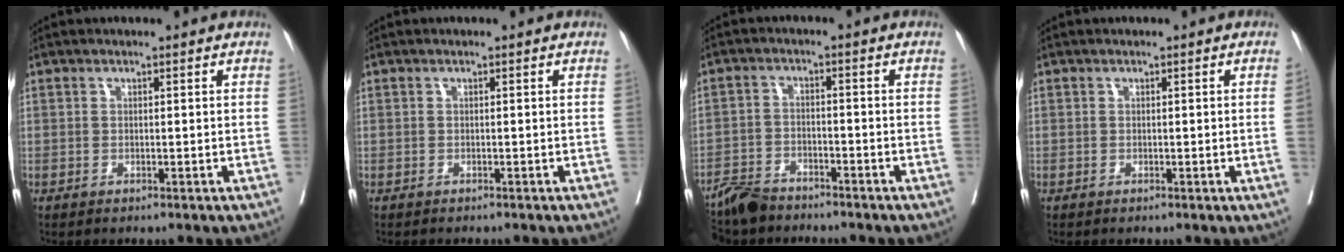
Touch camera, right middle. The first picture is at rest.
{"total": 1.1, "force": [-1.0, 0.3, 0.4], "torque": [-0.011, -0.002, -0.012]}
{"total": 6.1, "force": [-5.7, 1.7, 1.2], "torque": [-0.025, -0.016, -0.108]}
{"total": 1.0, "force": [0.0, -0.5, 0.9], "torque": [-0.008, -0.001, 0.000]}